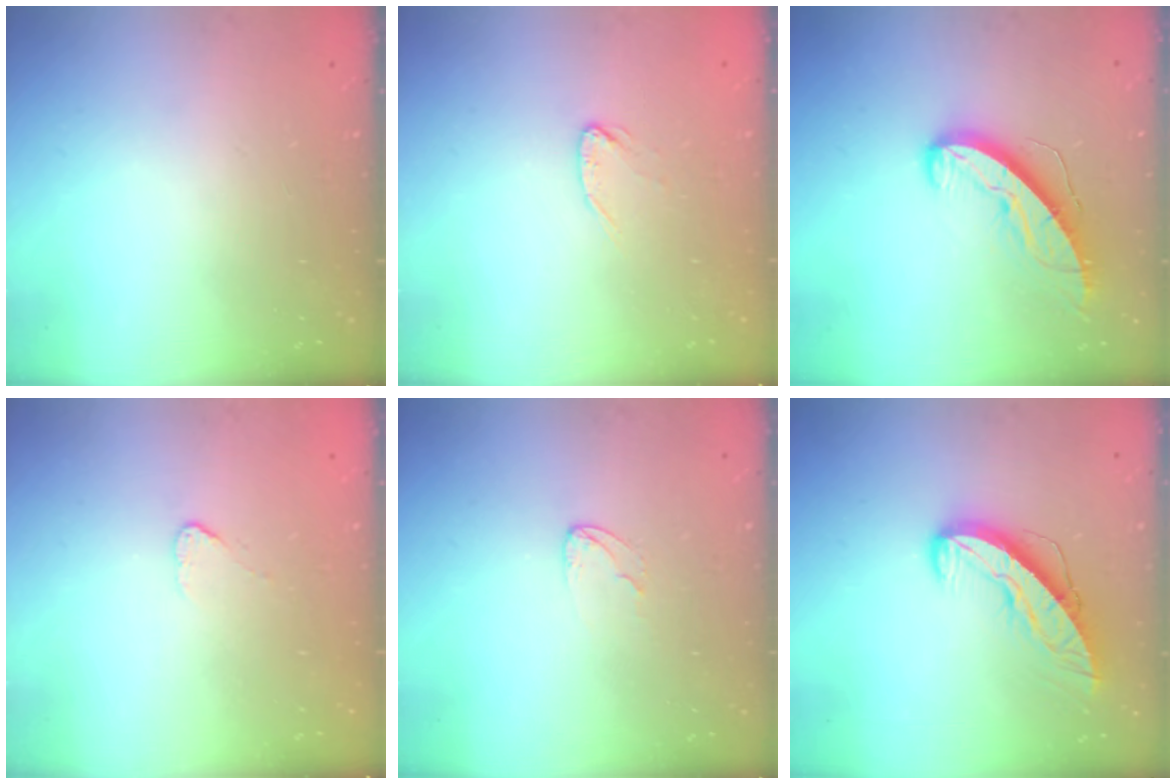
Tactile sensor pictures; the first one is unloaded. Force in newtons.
{"total": 3.8, "press": 3.8, "slide": 0.3}
{"total": 11.6, "press": 11.5, "slide": 0.9}
{"total": 2.7, "press": 2.7, "slide": 0.3}
{"total": 3.7, "press": 3.7, "slide": 0.3}
{"total": 9.1, "press": 9.1, "slide": 0.5}